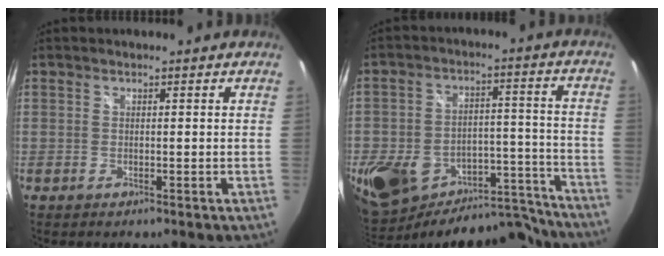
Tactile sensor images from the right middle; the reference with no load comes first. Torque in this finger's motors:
{"motor_torque": [1.07, -1.07, 0.48, 0.21]}